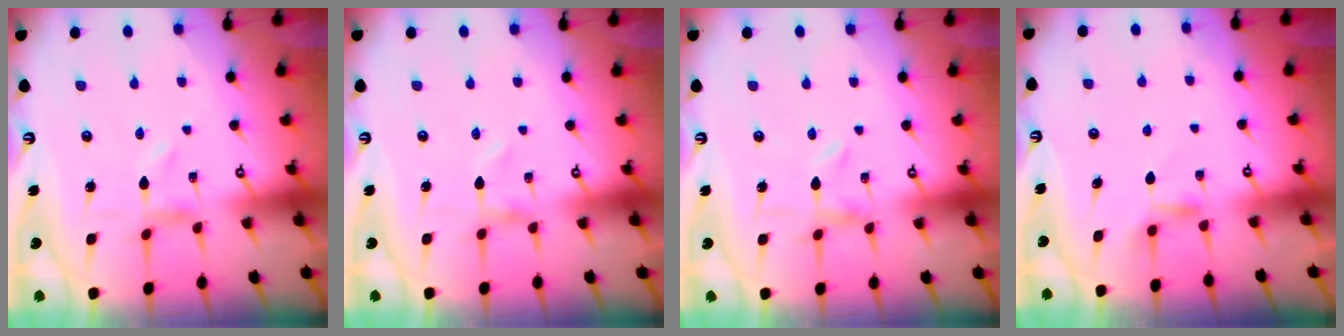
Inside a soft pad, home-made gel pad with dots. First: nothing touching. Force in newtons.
{"total": 0.0}
{"total": 0.0}
{"total": 3.0, "press": 2.9, "slide": 0.5}